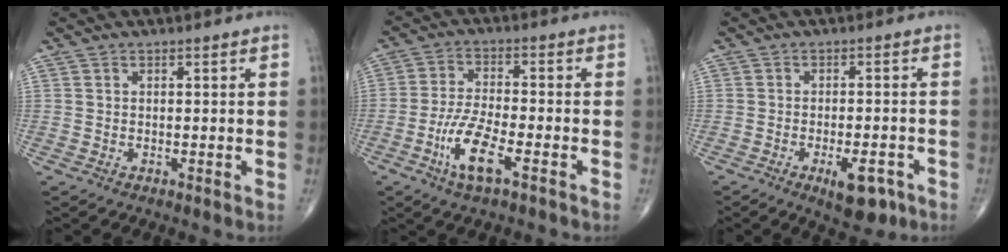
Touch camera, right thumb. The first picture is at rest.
{"total": 8.8, "force": [-4.0, 2.5, 7.4], "torque": [-0.154, 0.016, -0.075]}
{"total": 6.8, "force": [-3.4, 2.7, 5.2], "torque": [-0.065, 0.011, -0.043]}